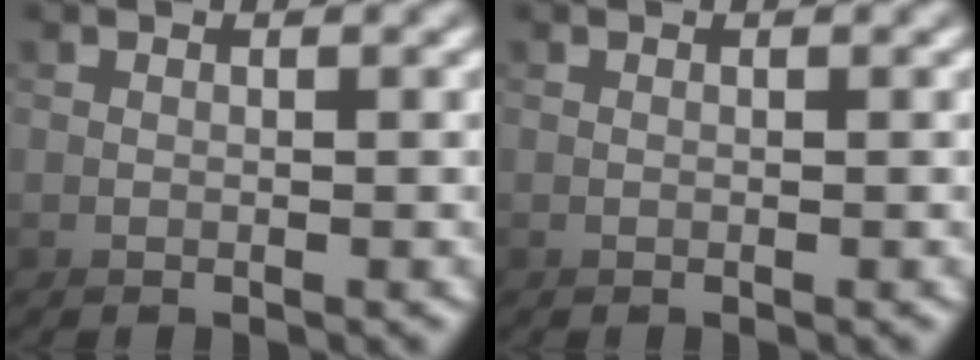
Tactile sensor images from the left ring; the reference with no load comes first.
{"total": 0.0}